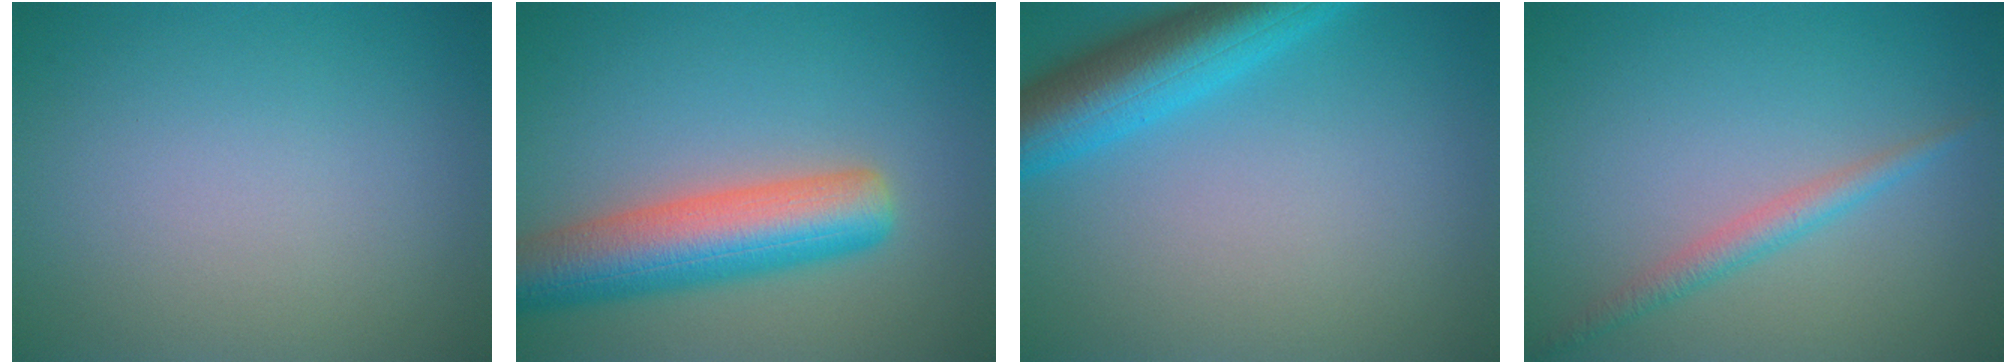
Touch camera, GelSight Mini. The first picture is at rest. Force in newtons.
{"total": 7.9, "press": 7.9, "slide": 0.4}
{"total": 6.8, "press": 6.8, "slide": 0.4}
{"total": 2.0, "press": 2.0, "slide": 0.1}